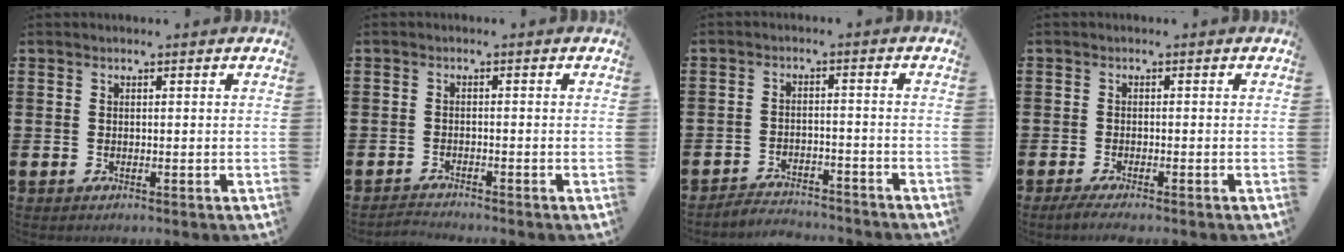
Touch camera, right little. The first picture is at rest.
{"total": 1.2, "force": [-1.2, -0.1, 0.0], "torque": [-0.003, 0.000, -0.024]}
{"total": 2.9, "force": [-2.9, 0.2, -0.2], "torque": [-0.004, 0.002, -0.063]}
{"total": 1.3, "force": [-1.0, 0.0, 0.9], "torque": [-0.014, -0.002, -0.019]}